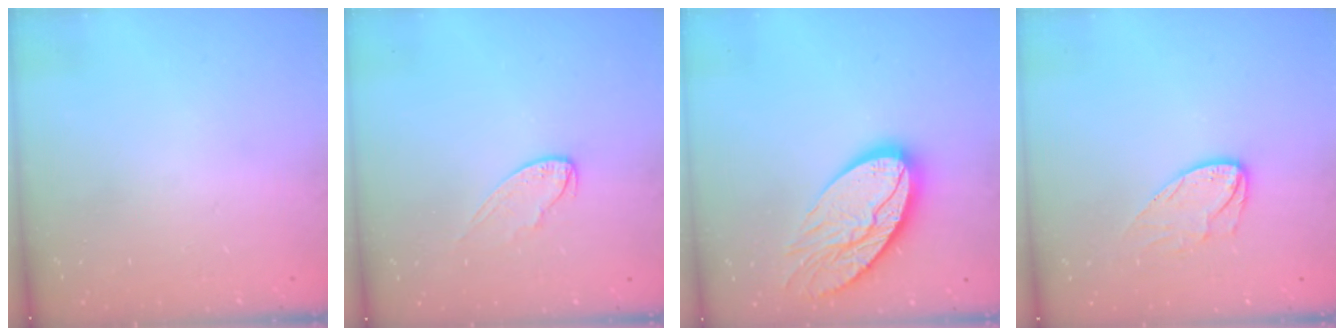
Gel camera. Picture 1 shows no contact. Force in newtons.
{"total": 6.5, "press": 6.5, "slide": 0.1}
{"total": 16.6, "press": 16.6, "slide": 1.2}
{"total": 7.9, "press": 7.9, "slide": 0.3}